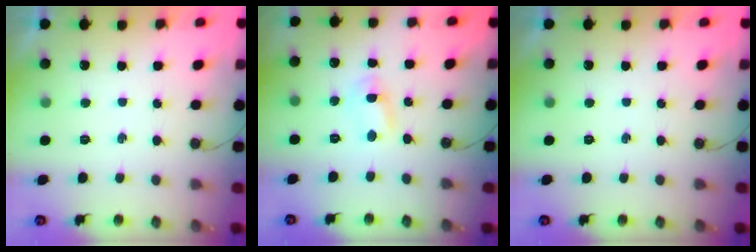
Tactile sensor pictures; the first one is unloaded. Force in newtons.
{"total": 2.1, "press": 2.1, "slide": 0.3}
{"total": 0.0}